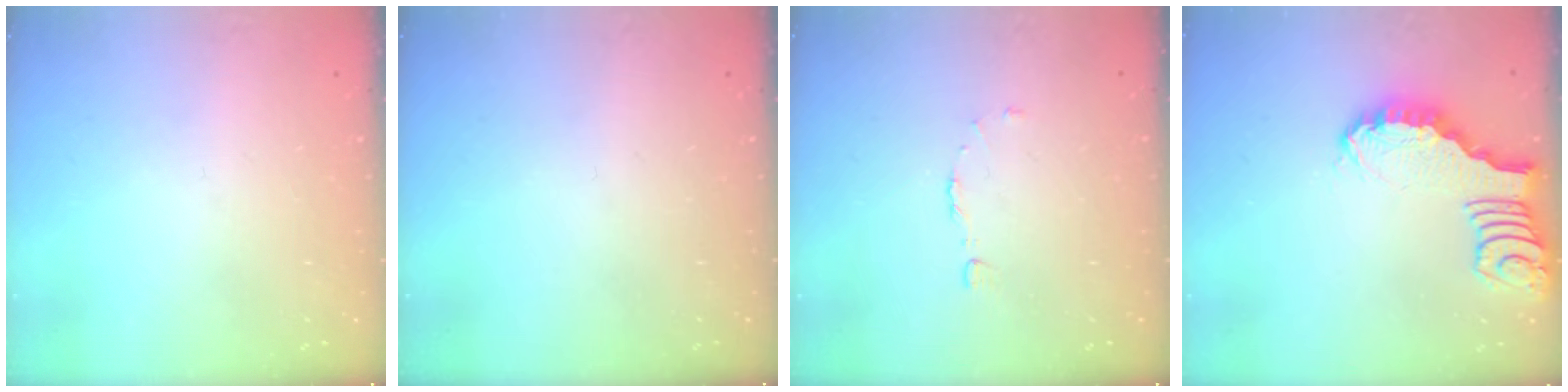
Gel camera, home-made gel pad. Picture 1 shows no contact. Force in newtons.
{"total": 0.0}
{"total": 2.9, "press": 2.9, "slide": 0.2}
{"total": 2.4, "press": 2.4, "slide": 0.2}